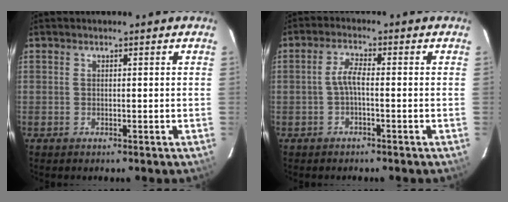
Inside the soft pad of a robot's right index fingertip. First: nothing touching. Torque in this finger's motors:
{"motor_torque": [0.60, 0.02, 0.46, 0.10]}